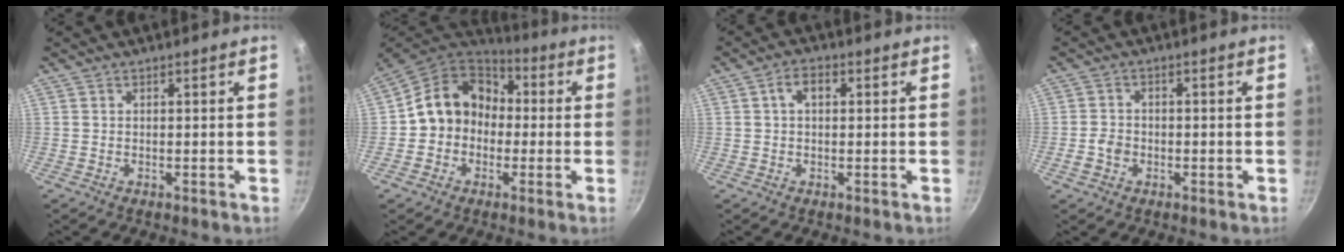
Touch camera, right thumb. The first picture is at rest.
{"total": 14.4, "force": [-0.2, 12.3, 7.5], "torque": [-0.085, 0.047, -0.021]}
{"total": 3.9, "force": [0.9, 2.4, 2.9], "torque": [-0.045, 0.009, 0.011]}
{"total": 3.4, "force": [-1.1, 2.7, 1.7], "torque": [-0.024, 0.017, -0.021]}